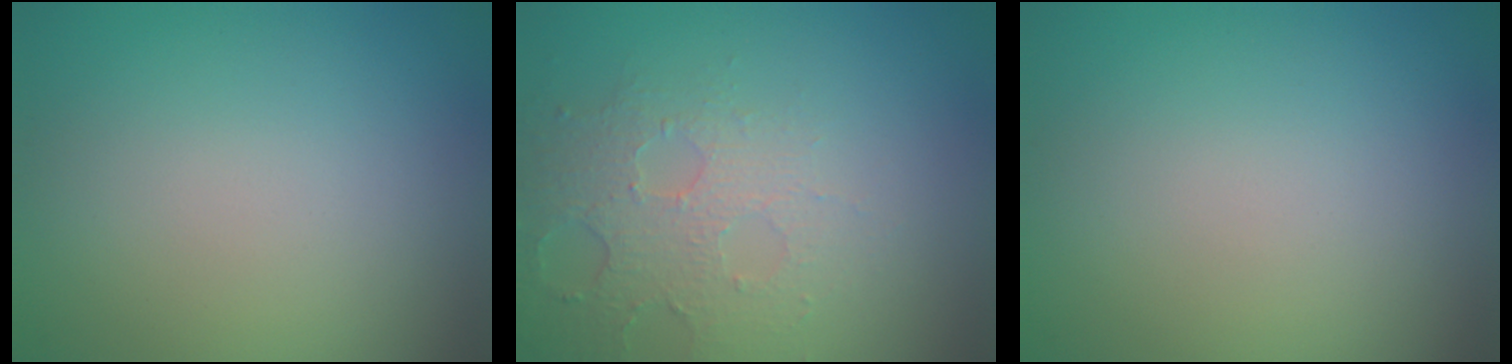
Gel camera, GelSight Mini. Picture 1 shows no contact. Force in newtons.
{"total": 3.6, "press": 3.2, "slide": 1.8}
{"total": 0.0}